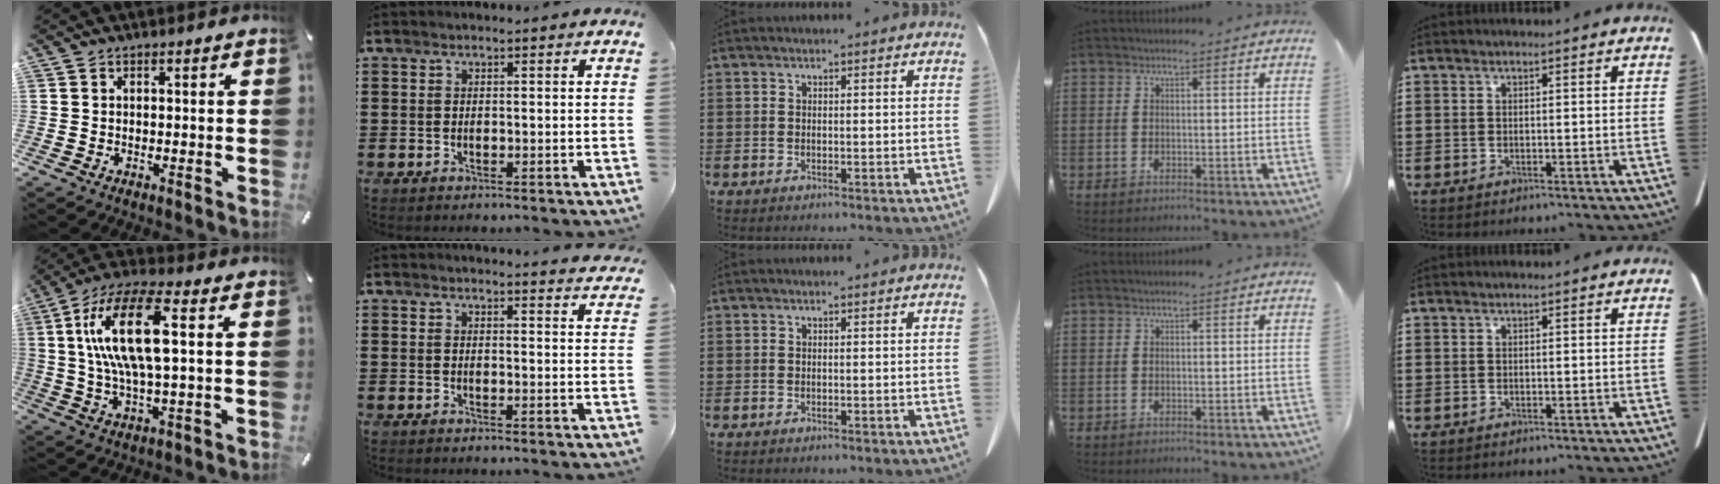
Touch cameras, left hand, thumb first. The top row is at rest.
{"thumb": {"total": 16.5, "force": [3.0, 5.5, 15.3], "torque": [-0.320, -0.003, 0.043]}, "index": {"total": 2.9, "force": [2.8, -0.3, 0.3], "torque": [-0.006, -0.015, 0.052]}}